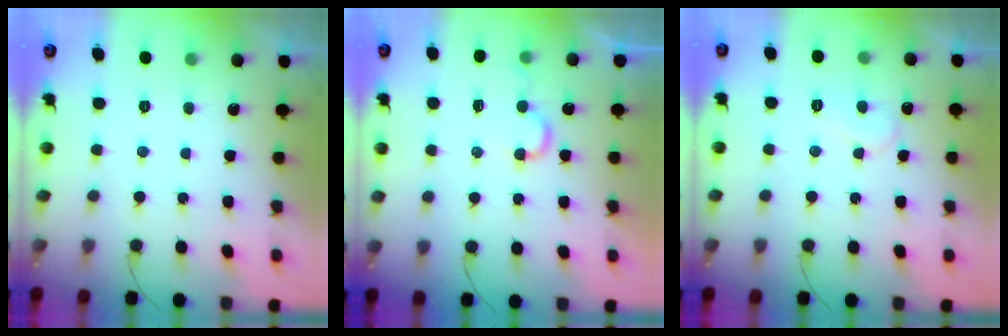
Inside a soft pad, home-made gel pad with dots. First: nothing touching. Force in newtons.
{"total": 5.5, "press": 5.5, "slide": 0.6}
{"total": 6.8, "press": 6.8, "slide": 0.6}